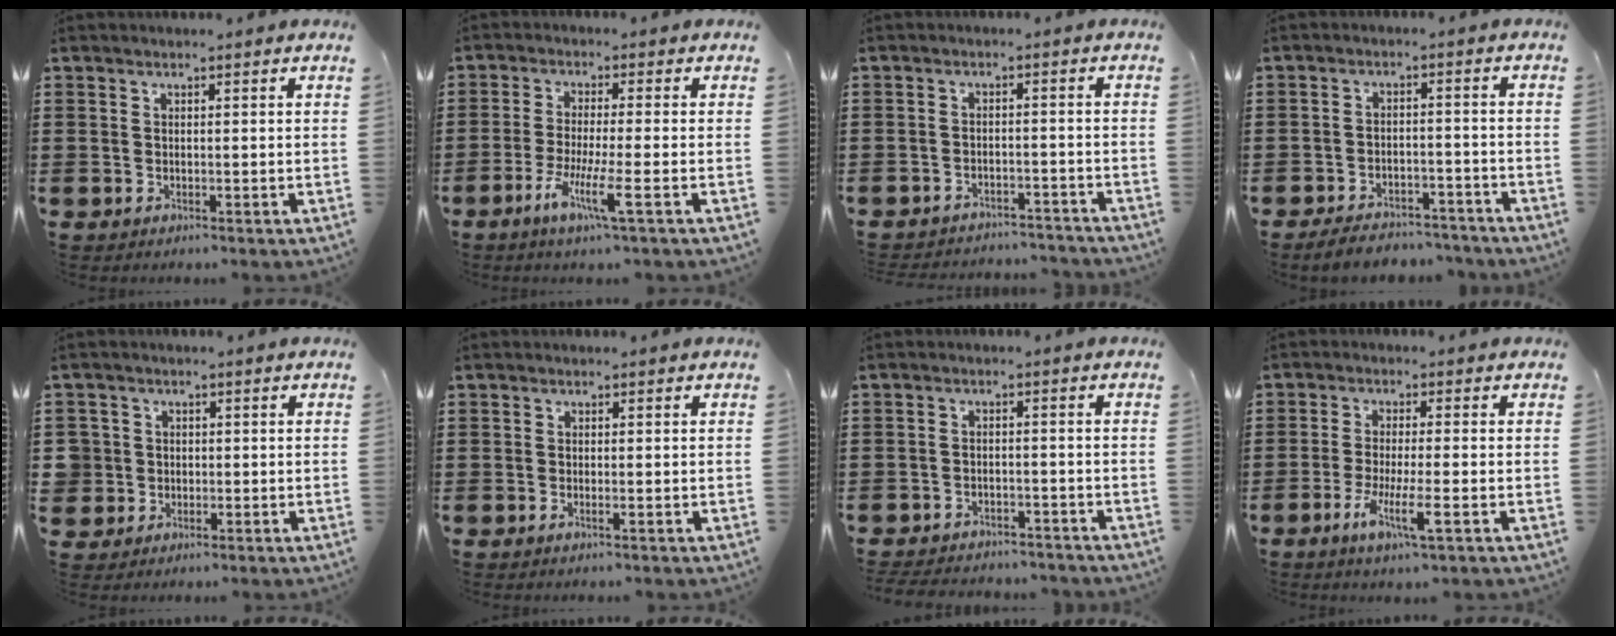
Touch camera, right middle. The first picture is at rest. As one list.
[{"total": 6.4, "force": [-3.1, -0.1, 5.6], "torque": [-0.110, -0.013, -0.059]}, {"total": 2.8, "force": [-2.8, 0.3, 0.1], "torque": [-0.007, 0.000, -0.060]}, {"total": 4.5, "force": [-4.2, 0.9, 1.0], "torque": [-0.025, 0.003, -0.086]}, {"total": 3.5, "force": [-0.3, 3.4, 0.3], "torque": [-0.031, 0.006, -0.013]}, {"total": 0.5, "force": [-0.2, 0.0, 0.5], "torque": [-0.009, -0.002, -0.004]}, {"total": 3.3, "force": [-3.2, 0.4, 0.2], "torque": [-0.007, -0.001, -0.068]}, {"total": 6.1, "force": [-2.7, 0.6, 5.4], "torque": [-0.099, -0.010, -0.048]}]